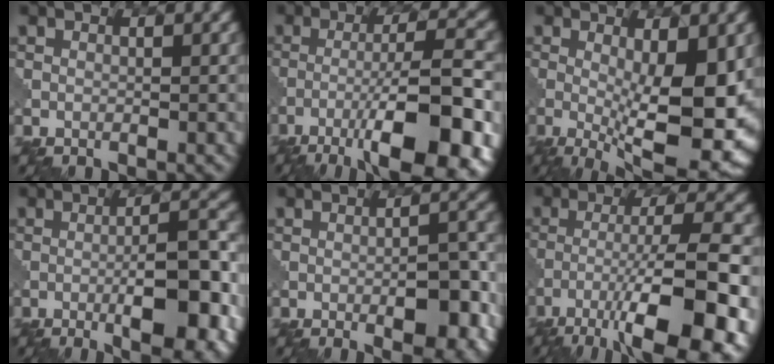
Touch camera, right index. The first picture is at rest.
{"total": 12.2, "force": [-6.0, 2.8, 10.2], "torque": [-0.159, 0.004, -0.090]}
{"total": 11.8, "force": [-1.2, 3.6, 11.2], "torque": [-0.156, -0.021, -0.012]}
{"total": 9.3, "force": [-3.0, 2.3, 8.5], "torque": [-0.119, 0.000, -0.039]}
{"total": 6.1, "force": [-2.1, 1.8, 5.4], "torque": [-0.075, -0.001, -0.025]}
{"total": 13.2, "force": [-6.9, 3.6, 10.6], "torque": [-0.173, -0.001, -0.100]}